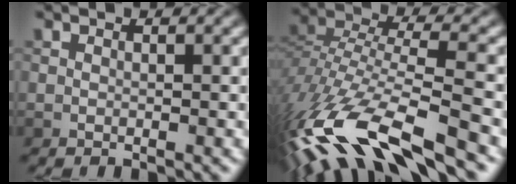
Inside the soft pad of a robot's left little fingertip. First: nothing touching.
{"total": 14.2, "force": [-9.3, 4.0, 10.0], "torque": [-0.219, -0.005, -0.165]}